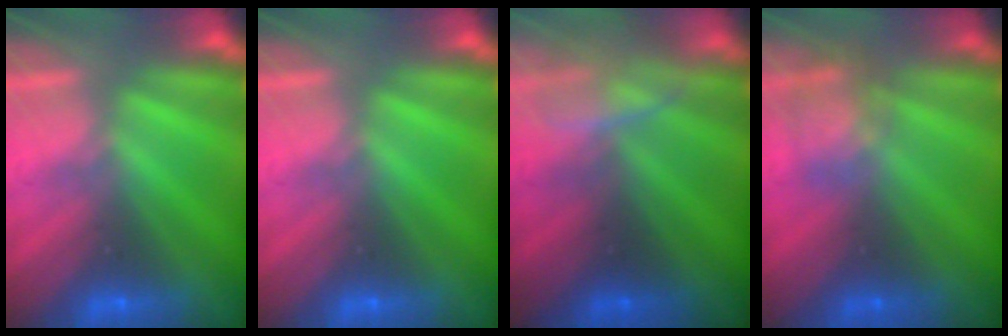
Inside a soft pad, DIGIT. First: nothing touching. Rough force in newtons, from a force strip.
{"total": 0.0}
{"total": 2.4}
{"total": 2.2}